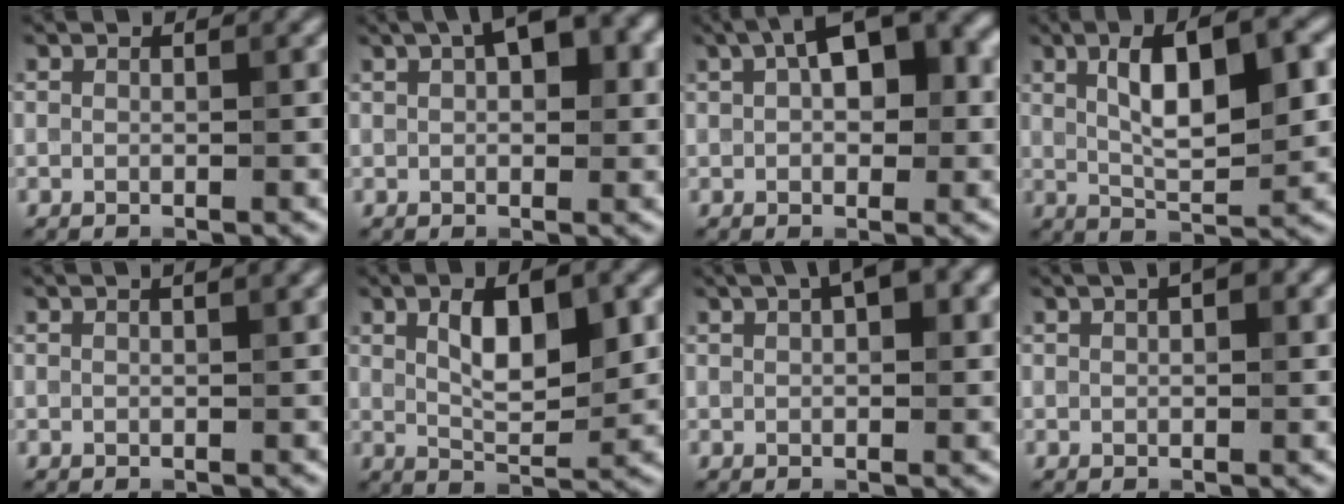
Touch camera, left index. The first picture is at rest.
{"total": 5.9, "force": [2.5, 2.7, 4.6], "torque": [-0.065, 0.015, 0.033]}
{"total": 7.9, "force": [2.7, 4.0, 6.3], "torque": [-0.093, 0.021, 0.032]}
{"total": 7.8, "force": [1.6, 2.6, 7.2], "torque": [-0.116, 0.008, 0.026]}
{"total": 2.4, "force": [1.3, 0.8, 1.9], "torque": [-0.013, 0.003, 0.004]}
{"total": 5.7, "force": [1.4, 2.2, 5.1], "torque": [-0.087, 0.003, 0.026]}
{"total": 4.9, "force": [2.2, 2.0, 3.9], "torque": [-0.053, 0.015, 0.028]}
{"total": 3.5, "force": [1.7, 1.6, 2.7], "torque": [-0.022, 0.008, 0.013]}